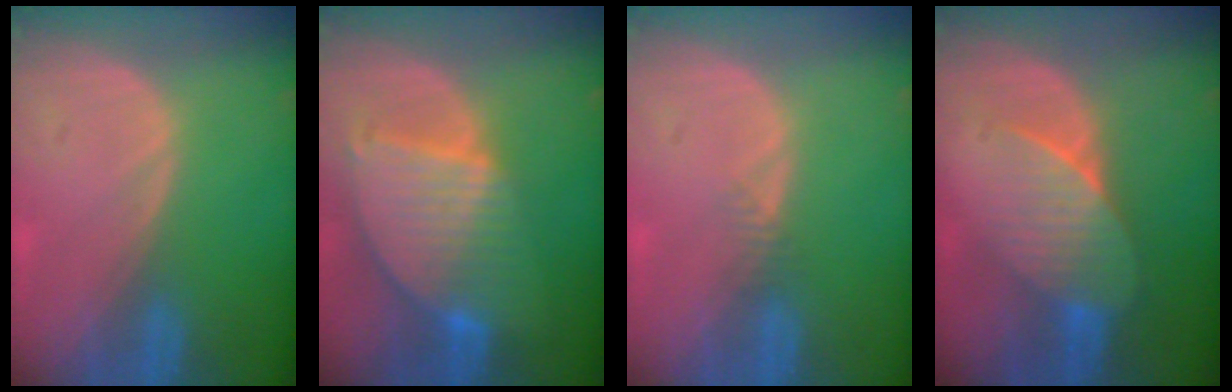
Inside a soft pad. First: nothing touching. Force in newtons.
{"total": 9.2, "press": 7.8, "slide": 4.8}
{"total": 1.2, "press": 1.0, "slide": 0.6}
{"total": 7.0, "press": 6.6, "slide": 2.3}